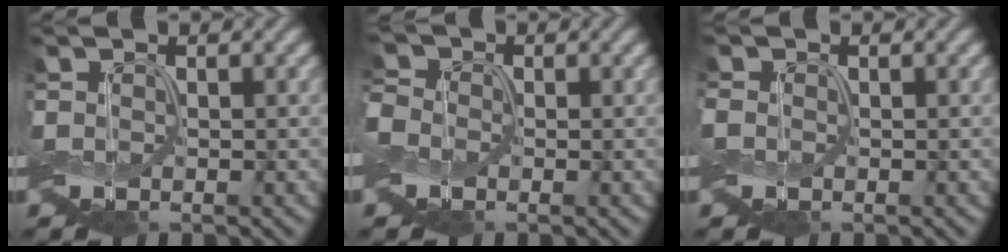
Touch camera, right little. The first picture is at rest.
{"total": 1.9, "force": [-0.6, 1.7, 0.6], "torque": [-0.021, 0.008, -0.020]}
{"total": 0.0}